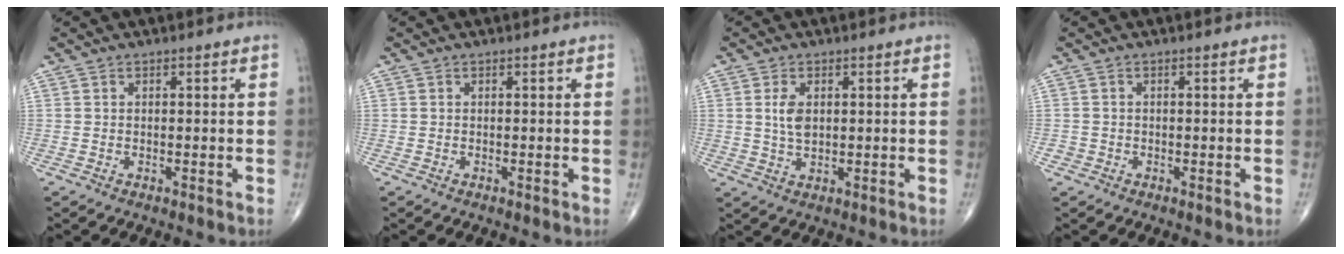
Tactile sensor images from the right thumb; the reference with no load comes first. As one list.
[{"total": 0.0}, {"total": 4.2, "force": [0.8, 2.4, 3.3], "torque": [-0.063, -0.005, 0.019]}, {"total": 0.9, "force": [-0.4, 0.8, 0.1], "torque": [0.004, 0.004, -0.011]}]